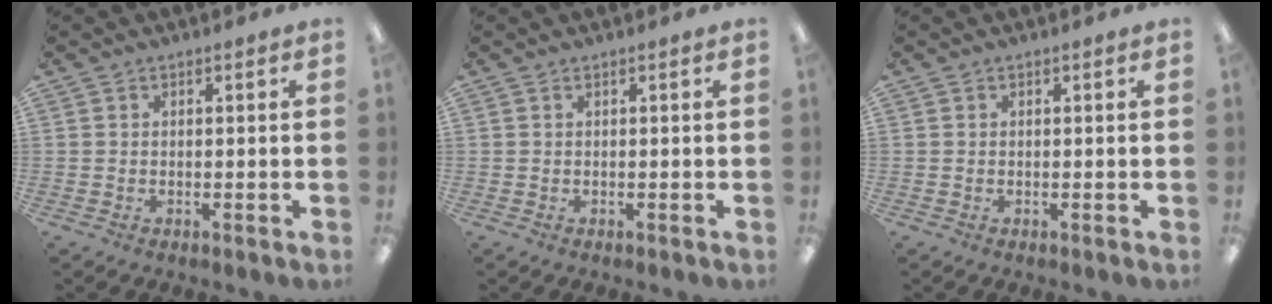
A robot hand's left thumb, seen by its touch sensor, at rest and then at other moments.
{"total": 0.0}
{"total": 0.0}